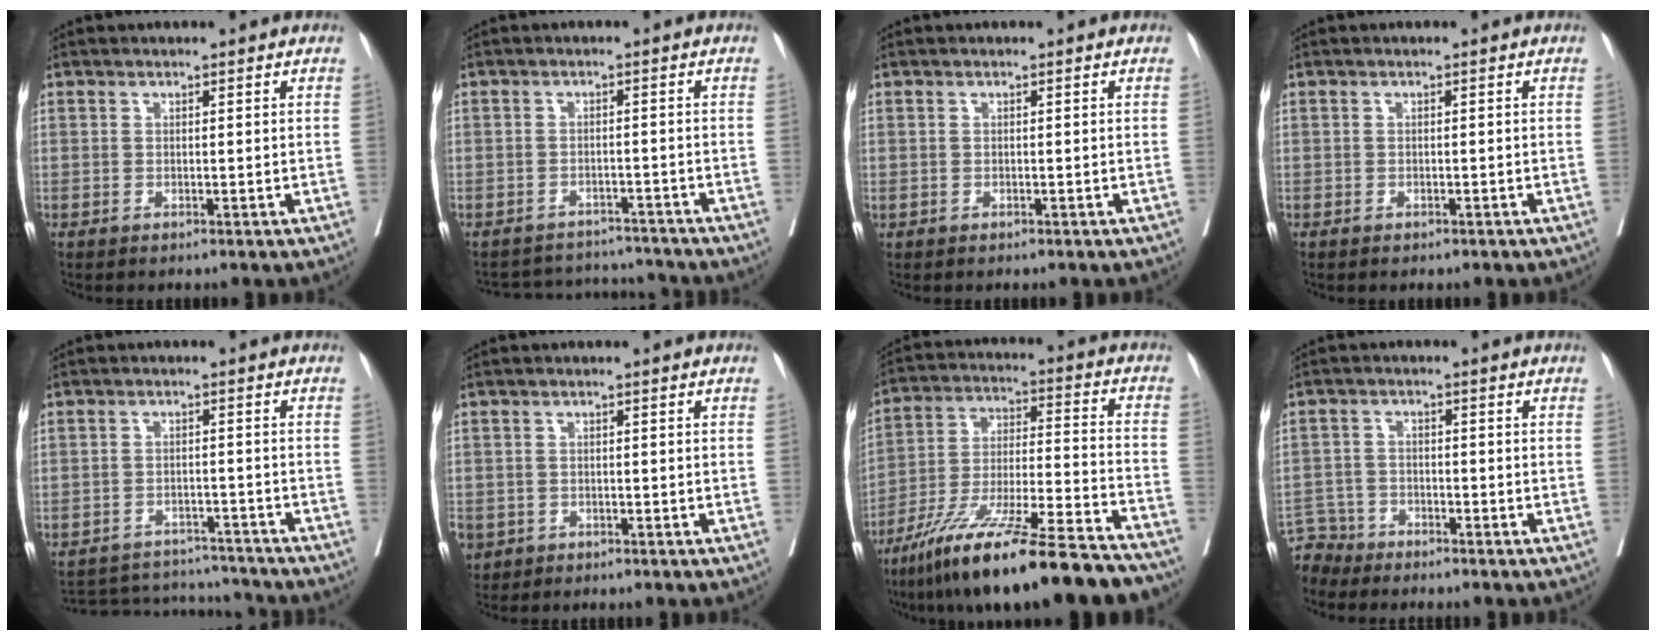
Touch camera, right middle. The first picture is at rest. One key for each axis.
{"total": 7.9, "fx": -7.6, "fy": 1.8, "fz": -0.6, "tx": 0.013, "ty": 0.021, "tz": -0.103}
{"total": 0.0}
{"total": 1.4, "fx": -1.0, "fy": 0.8, "fz": 0.4, "tx": -0.008, "ty": 0.000, "tz": -0.010}
{"total": 11.1, "fx": -10.8, "fy": 2.4, "fz": 0.7, "tx": -0.011, "ty": 0.014, "tz": -0.150}
{"total": 5.8, "fx": -3.0, "fy": 4.6, "fz": 1.8, "tx": -0.059, "ty": -0.003, "tz": -0.043}
{"total": 24.8, "fx": -19.2, "fy": 2.0, "fz": 15.7, "tx": -0.229, "ty": -0.023, "tz": -0.320}
{"total": 4.7, "fx": -4.3, "fy": 1.6, "fz": -1.1, "tx": 0.020, "ty": -0.002, "tz": -0.083}